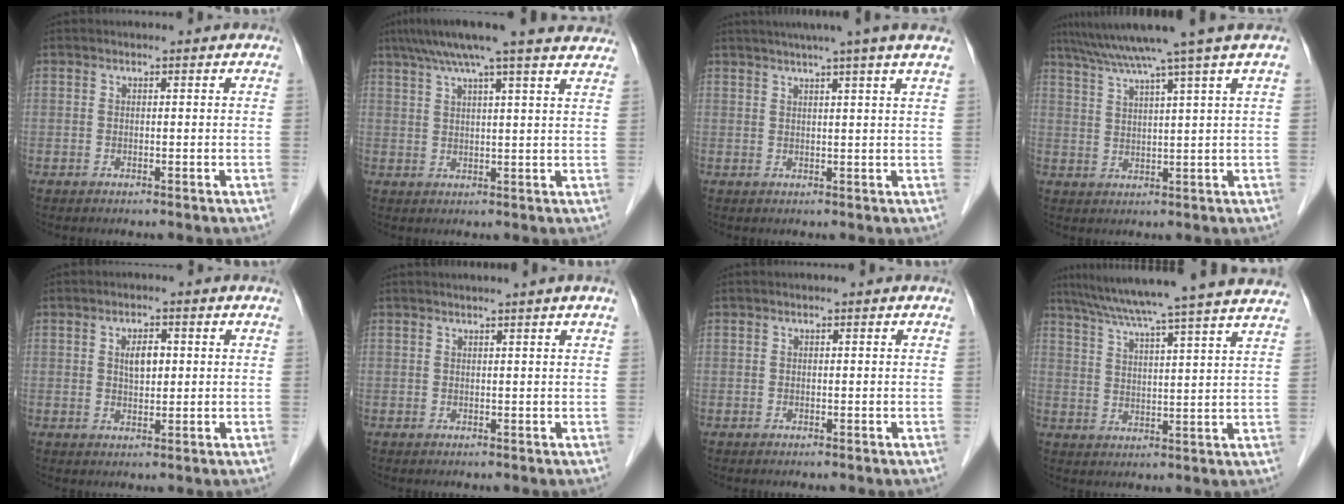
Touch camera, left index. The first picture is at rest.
{"total": 18.3, "force": [15.5, 0.5, 9.7], "torque": [-0.155, 0.029, 0.193]}
{"total": 8.9, "force": [7.0, -1.6, 5.3], "torque": [-0.070, 0.021, 0.076]}
{"total": 10.1, "force": [7.9, -2.5, 5.9], "torque": [-0.096, 0.008, 0.117]}
{"total": 3.2, "force": [0.7, 1.6, 2.7], "torque": [-0.048, 0.005, 0.012]}
{"total": 1.4, "force": [1.1, -0.5, 0.6], "torque": [-0.013, 0.004, 0.026]}
{"total": 0.0}
{"total": 22.6, "force": [19.9, -1.1, 10.8], "torque": [-0.182, -0.006, 0.262]}